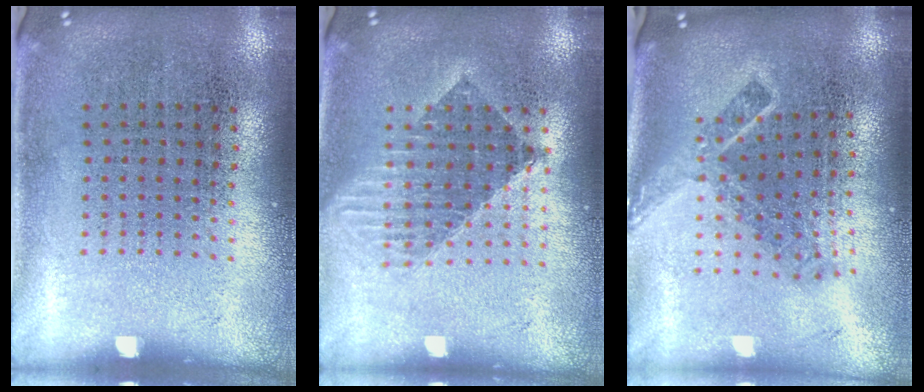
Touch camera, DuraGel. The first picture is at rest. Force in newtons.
{"total": 1.6, "press": 1.3, "slide": 0.9}
{"total": 2.2, "press": 1.5, "slide": 1.6}